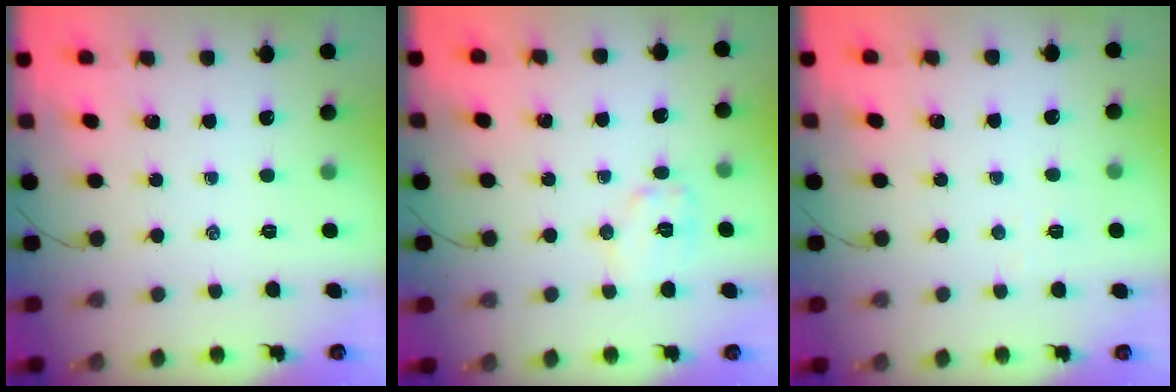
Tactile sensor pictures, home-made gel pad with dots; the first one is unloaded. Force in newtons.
{"total": 7.4, "press": 7.4, "slide": 1.0}
{"total": 2.9, "press": 2.8, "slide": 0.6}